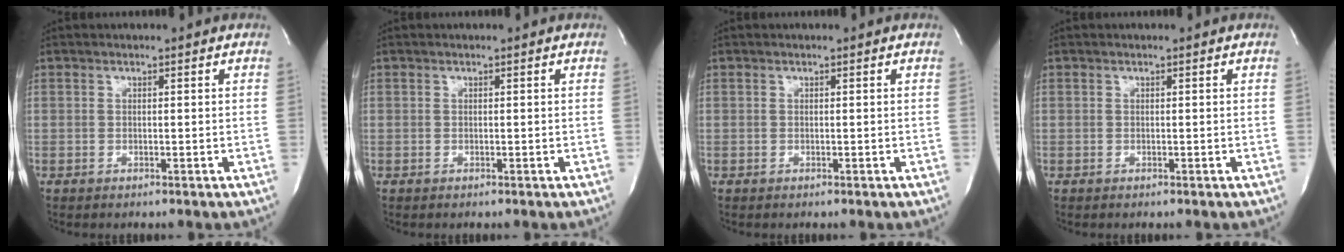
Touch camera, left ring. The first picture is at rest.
{"total": 0.0}
{"total": 0.0}
{"total": 0.0}